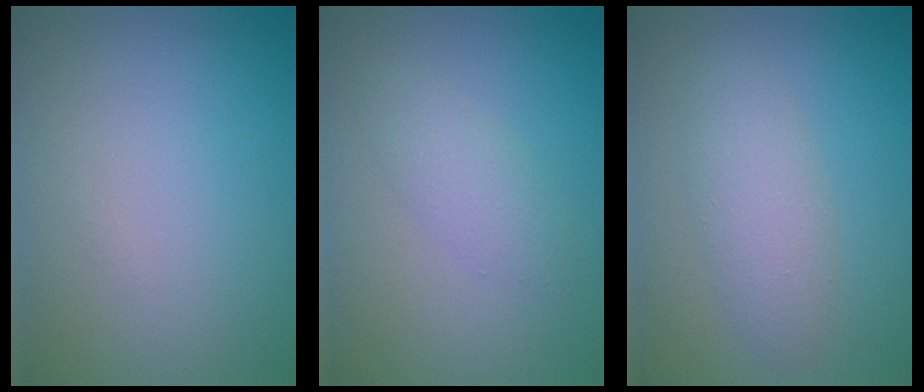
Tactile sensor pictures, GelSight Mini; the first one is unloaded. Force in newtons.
{"total": 2.0, "press": 2.0, "slide": 0.1}
{"total": 3.0, "press": 3.0, "slide": 0.1}